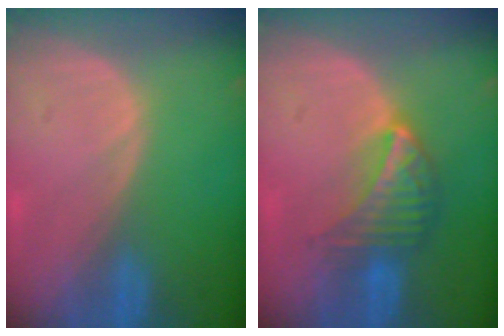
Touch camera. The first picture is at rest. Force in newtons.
{"total": 7.0, "press": 6.2, "slide": 3.2}